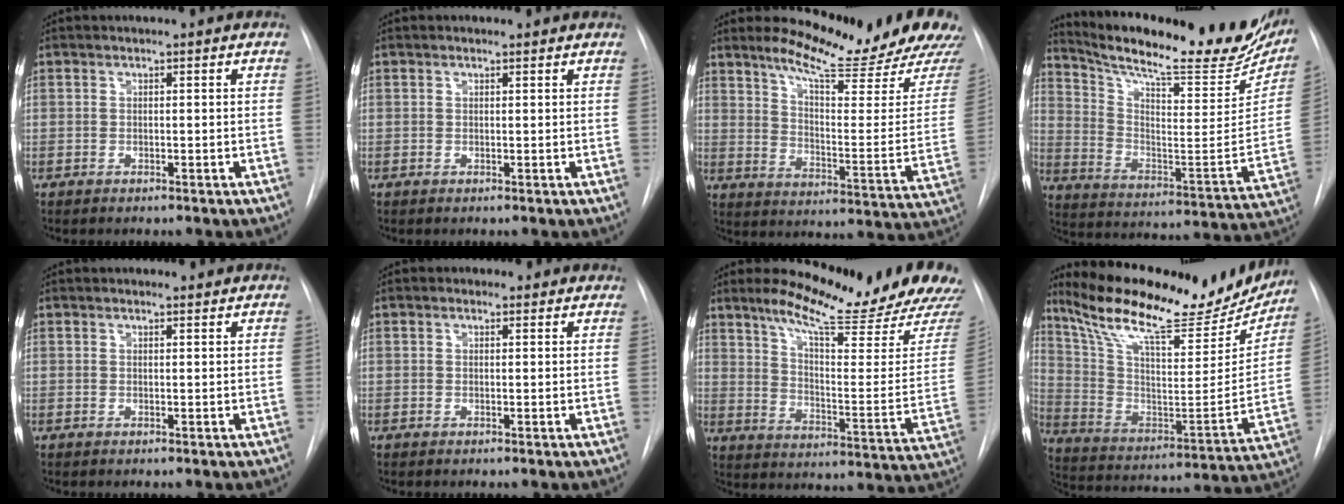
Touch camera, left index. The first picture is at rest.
{"total": 0.5, "force": [0.5, 0.2, 0.1], "torque": [-0.011, 0.002, 0.006]}
{"total": 18.5, "force": [16.8, 0.2, 7.6], "torque": [-0.115, -0.101, 0.221]}
{"total": 27.6, "force": [23.0, 4.8, 14.4], "torque": [-0.226, -0.049, 0.319]}
{"total": 1.5, "force": [1.5, 0.3, 0.1], "torque": [-0.012, 0.003, 0.017]}
{"total": 2.0, "force": [1.5, 1.2, 0.3], "torque": [-0.001, 0.007, 0.011]}
{"total": 20.4, "force": [18.2, 0.4, 9.3], "torque": [-0.141, -0.094, 0.241]}
{"total": 28.8, "force": [23.7, 7.1, 14.7], "torque": [-0.243, -0.021, 0.344]}